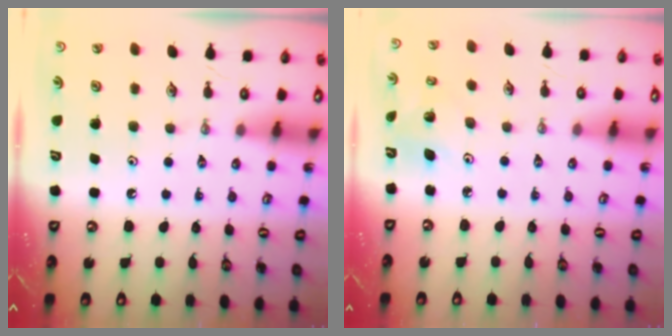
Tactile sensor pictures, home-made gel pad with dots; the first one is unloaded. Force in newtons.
{"total": 3.5, "press": 3.5, "slide": 0.2}